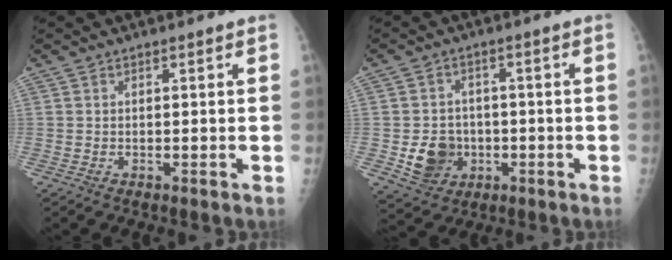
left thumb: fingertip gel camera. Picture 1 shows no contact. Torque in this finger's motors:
{"motor_torque": [0.61, 0.68, 0.29, -0.07, 0.01]}